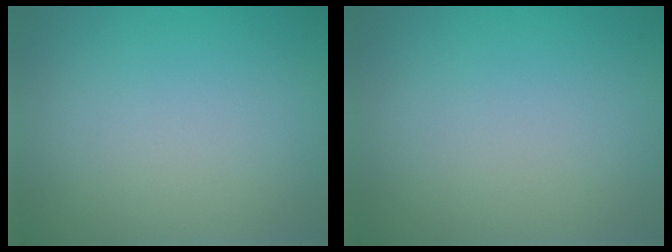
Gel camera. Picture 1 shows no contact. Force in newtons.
{"total": 0.0}